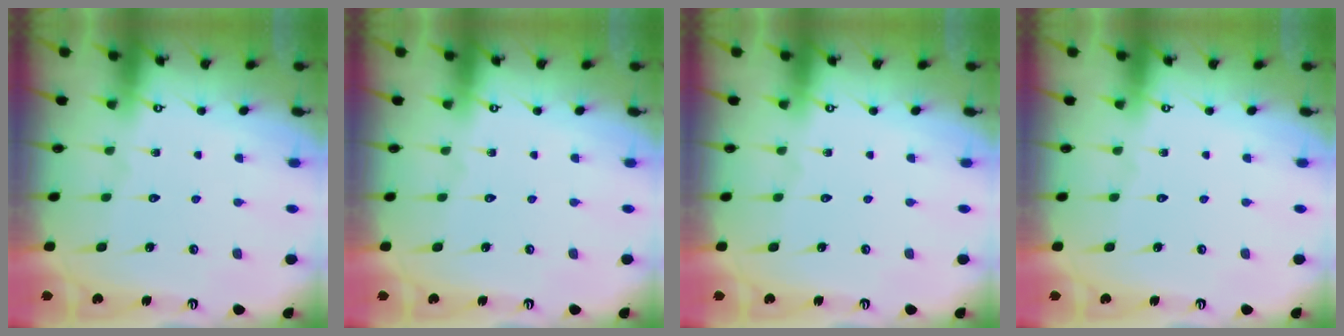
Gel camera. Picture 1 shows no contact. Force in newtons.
{"total": 0.0}
{"total": 0.0}
{"total": 0.0}